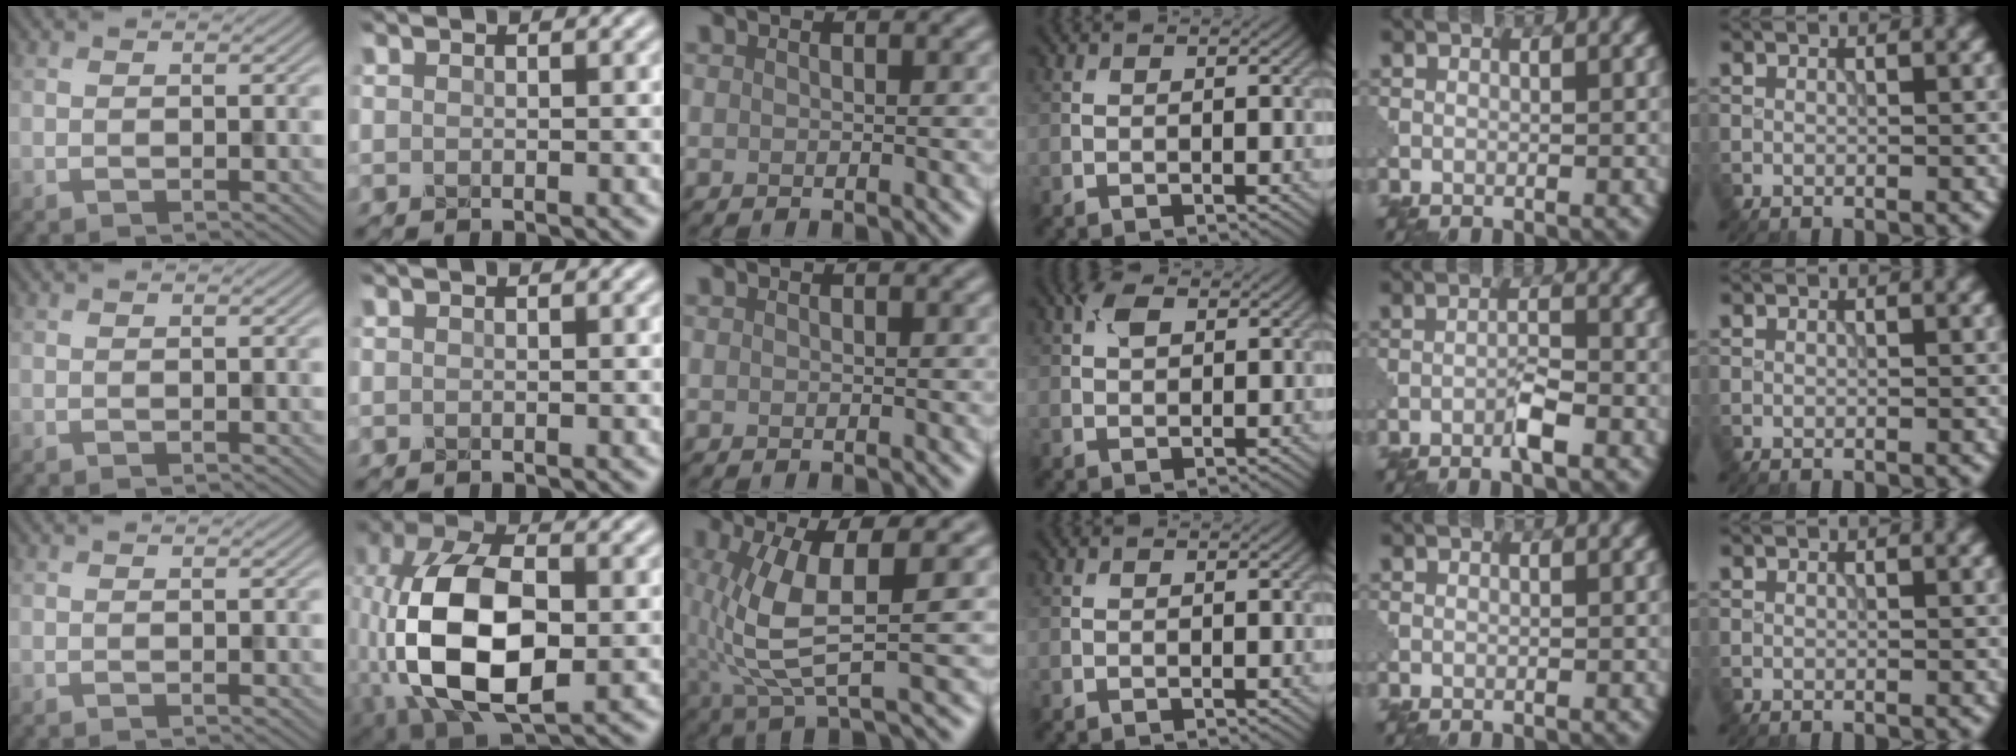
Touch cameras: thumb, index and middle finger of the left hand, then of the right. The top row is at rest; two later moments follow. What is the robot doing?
{"motion": "assemble", "object": "puzzle pieces"}